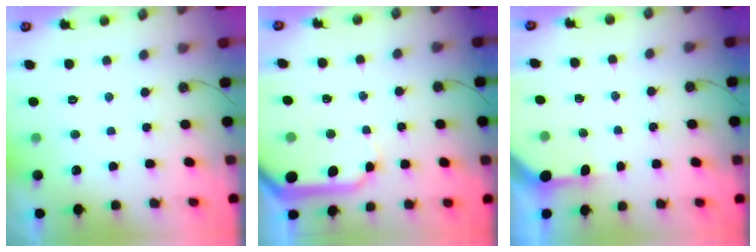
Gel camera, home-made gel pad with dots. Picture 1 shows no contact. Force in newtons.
{"total": 9.1, "press": 9.1, "slide": 0.8}
{"total": 2.9, "press": 2.9, "slide": 0.3}